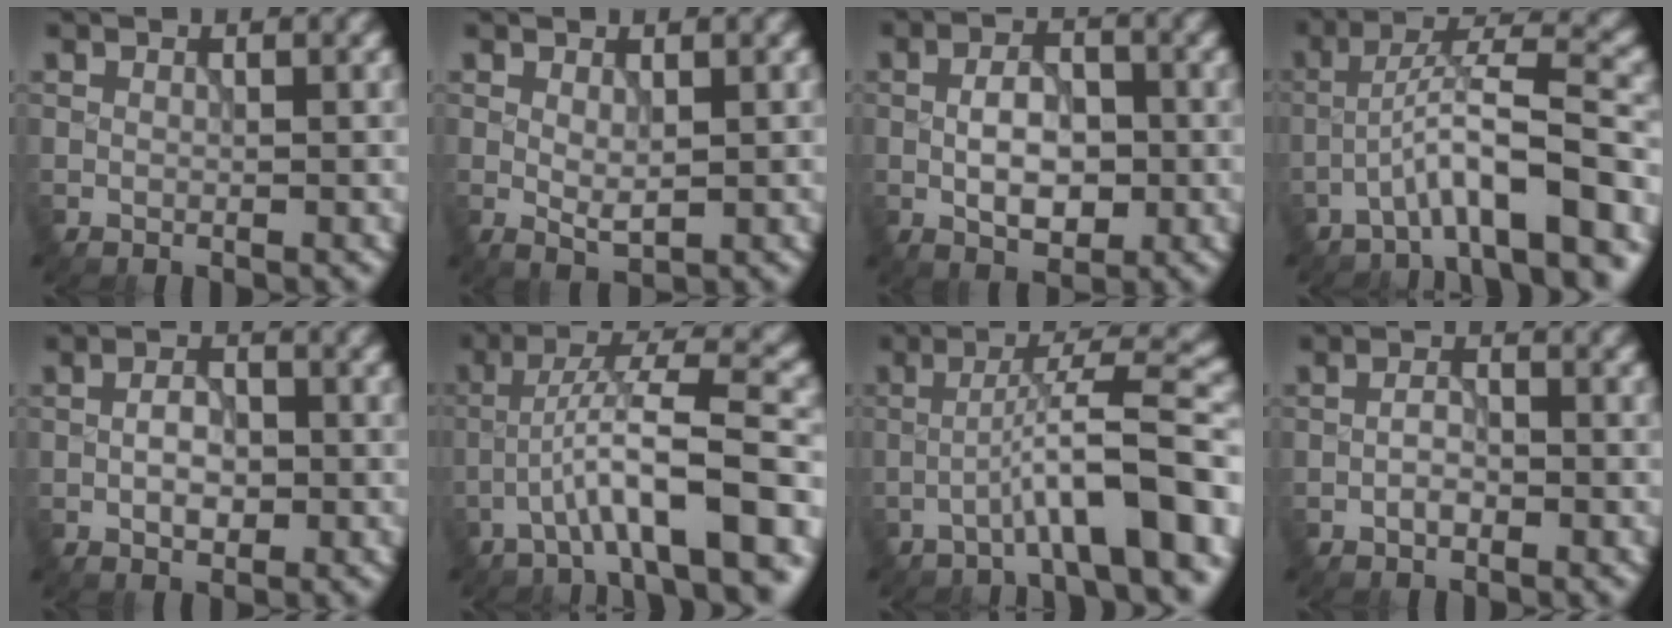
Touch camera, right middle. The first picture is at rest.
{"total": 1.7, "force": [0.3, 0.7, 1.5], "torque": [-0.029, -0.005, 0.009]}
{"total": 4.6, "force": [-0.8, 2.5, 3.8], "torque": [-0.064, 0.001, -0.016]}
{"total": 7.7, "force": [-4.1, 1.3, 6.4], "torque": [-0.102, 0.023, -0.072]}
{"total": 2.8, "force": [-0.6, 1.6, 2.2], "torque": [-0.037, 0.002, -0.012]}
{"total": 8.7, "force": [-3.8, 1.5, 7.7], "torque": [-0.125, 0.023, -0.065]}
{"total": 7.9, "force": [-3.2, 1.1, 7.1], "torque": [-0.102, 0.026, -0.055]}
{"total": 1.6, "force": [-0.7, 0.8, 1.2], "torque": [-0.023, 0.001, -0.017]}